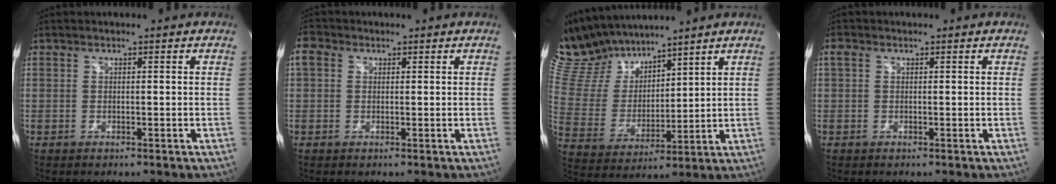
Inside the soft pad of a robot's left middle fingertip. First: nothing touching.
{"total": 2.6, "force": [0.9, 2.1, 1.2], "torque": [-0.035, 0.019, 0.017]}
{"total": 13.0, "force": [11.8, 3.9, 3.6], "torque": [-0.094, 0.018, 0.245]}
{"total": 1.1, "force": [0.4, 0.8, 0.6], "torque": [-0.019, 0.013, 0.008]}